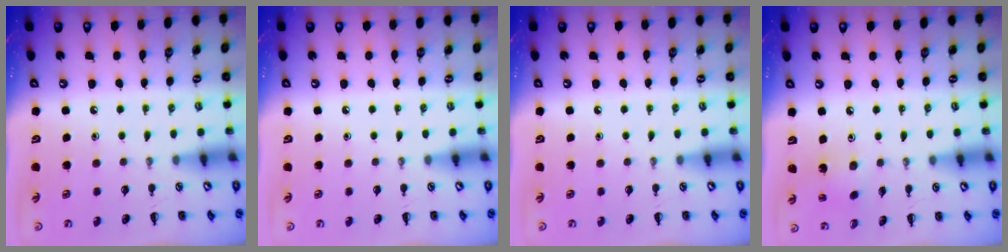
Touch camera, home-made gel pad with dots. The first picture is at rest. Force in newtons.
{"total": 0.0}
{"total": 0.0}
{"total": 1.6, "press": 1.5, "slide": 0.5}